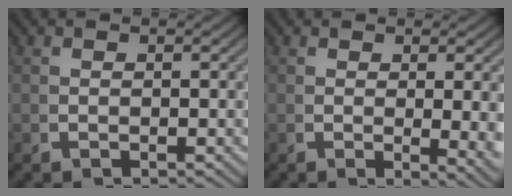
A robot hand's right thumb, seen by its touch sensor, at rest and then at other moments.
{"total": 3.8, "force": [0.0, 1.0, 3.6], "torque": [-0.056, -0.012, 0.008]}